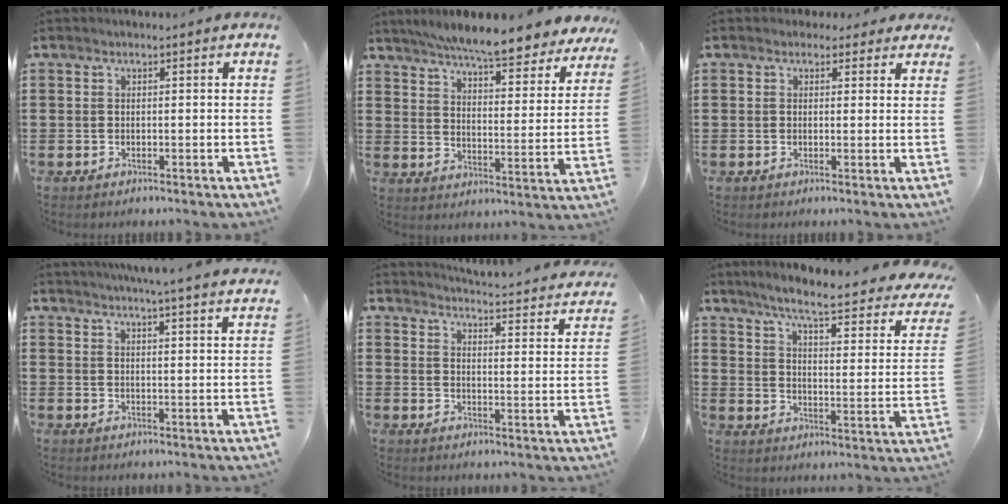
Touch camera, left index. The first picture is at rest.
{"total": 7.2, "force": [6.6, -0.4, 2.9], "torque": [-0.075, -0.046, 0.110]}
{"total": 1.9, "force": [1.3, 1.3, 0.4], "torque": [-0.006, 0.007, 0.021]}
{"total": 4.5, "force": [4.2, -1.1, 1.1], "torque": [-0.036, -0.024, 0.072]}
{"total": 3.0, "force": [2.8, -0.4, 0.8], "torque": [-0.027, -0.038, 0.037]}
{"total": 6.7, "force": [5.0, -0.2, 4.5], "torque": [-0.101, -0.042, 0.074]}